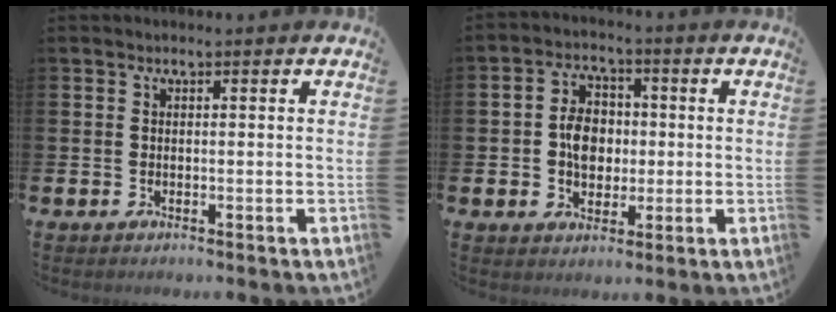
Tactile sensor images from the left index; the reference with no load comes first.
{"total": 5.6, "force": [0.1, 4.4, 3.4], "torque": [-0.061, 0.012, -0.005]}